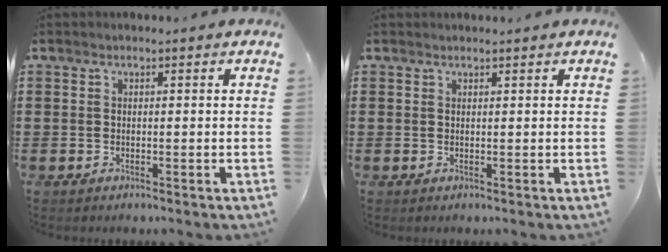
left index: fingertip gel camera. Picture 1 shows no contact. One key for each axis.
{"total": 0.7, "fx": 0.6, "fy": -0.1, "fz": 0.2, "tx": -0.006, "ty": -0.002, "tz": 0.013}